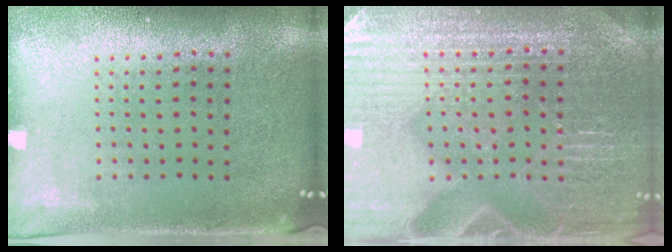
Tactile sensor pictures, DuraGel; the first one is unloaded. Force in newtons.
{"total": 4.6, "press": 4.4, "slide": 1.4}